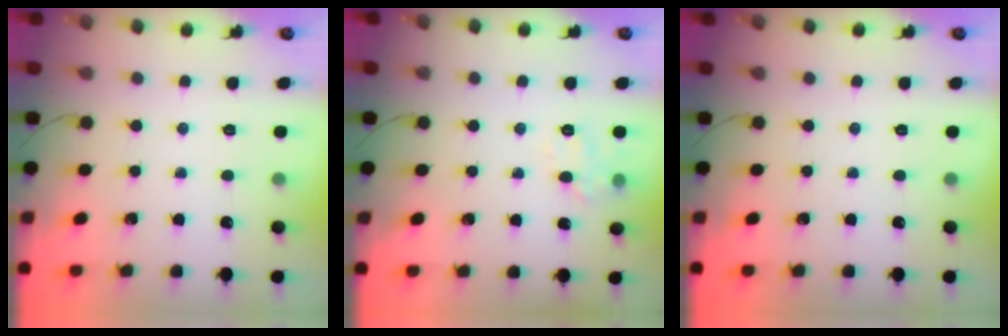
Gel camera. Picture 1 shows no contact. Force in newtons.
{"total": 7.3, "press": 7.2, "slide": 0.8}
{"total": 0.0}